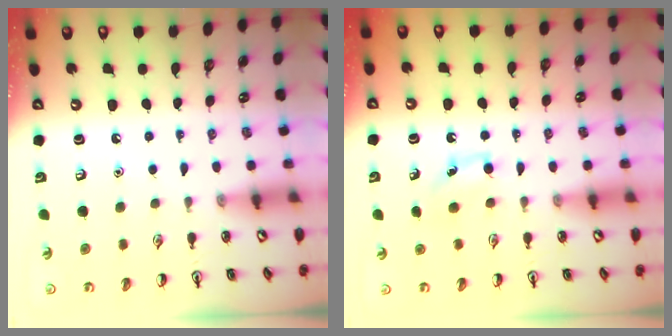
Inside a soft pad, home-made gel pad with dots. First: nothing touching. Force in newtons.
{"total": 4.1, "press": 3.9, "slide": 1.3}